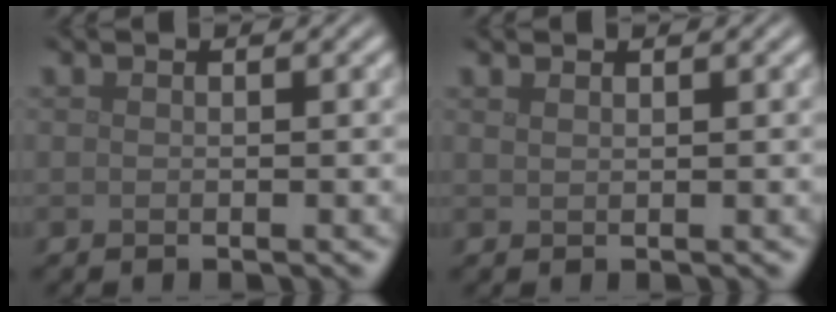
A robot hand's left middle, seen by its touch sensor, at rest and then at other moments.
{"total": 0.7, "force": [0.6, 0.1, 0.2], "torque": [-0.001, 0.000, 0.012]}